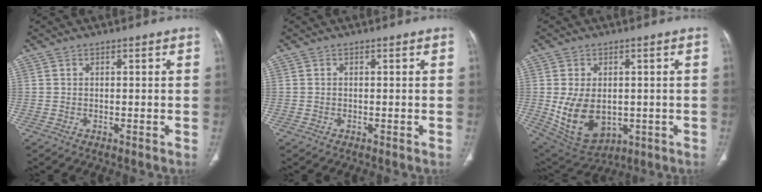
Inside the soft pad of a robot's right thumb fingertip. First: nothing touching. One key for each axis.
{"total": 0.0}
{"total": 12.7, "fx": -1.3, "fy": 8.6, "fz": 9.2, "tx": -0.148, "ty": -0.006, "tz": 0.008}